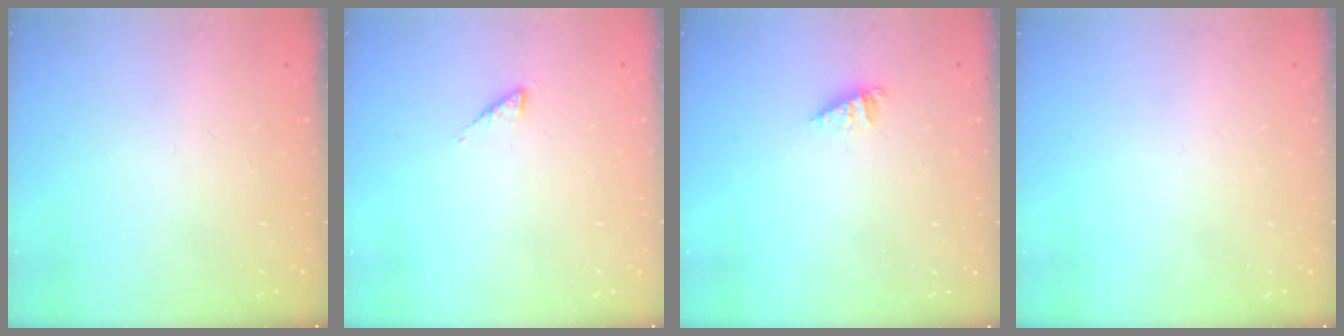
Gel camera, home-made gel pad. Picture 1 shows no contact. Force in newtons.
{"total": 2.2, "press": 2.1, "slide": 0.4}
{"total": 1.5, "press": 1.5, "slide": 0.2}
{"total": 0.0}